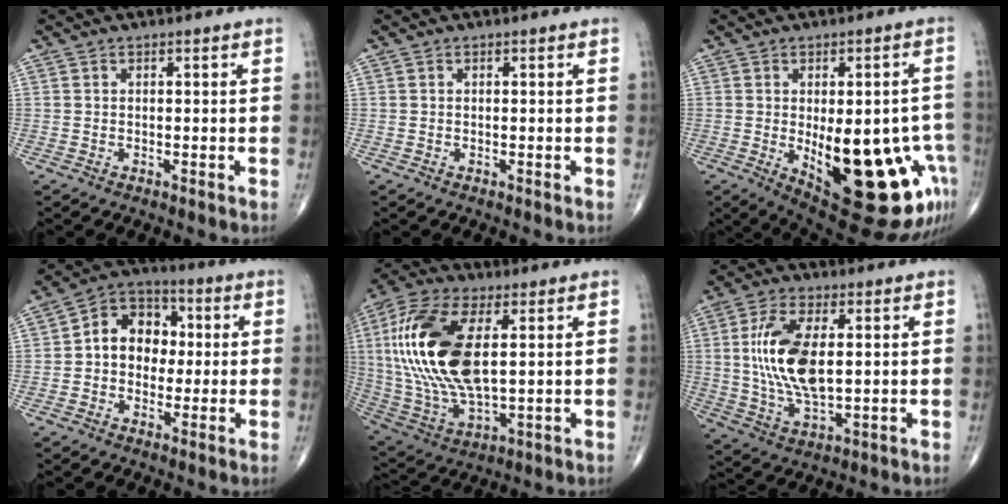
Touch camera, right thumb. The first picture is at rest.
{"total": 0.0}
{"total": 24.8, "force": [-7.5, 9.9, 21.5], "torque": [-0.212, 0.000, -0.072]}
{"total": 11.1, "force": [0.7, 8.6, 6.9], "torque": [-0.073, 0.028, 0.000]}
{"total": 22.5, "force": [3.9, 10.8, 19.4], "torque": [-0.414, -0.011, 0.072]}
{"total": 13.9, "force": [1.8, 6.4, 12.2], "torque": [-0.244, -0.010, 0.039]}